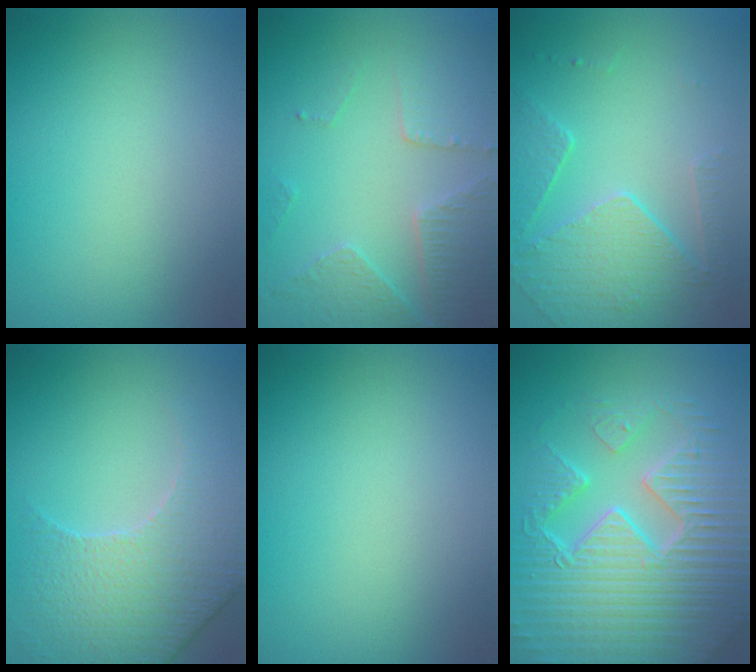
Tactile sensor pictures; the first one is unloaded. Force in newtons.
{"total": 4.5, "press": 3.3, "slide": 3.1}
{"total": 5.0, "press": 3.7, "slide": 3.4}
{"total": 4.7, "press": 4.6, "slide": 1.2}
{"total": 0.0}
{"total": 9.5, "press": 6.5, "slide": 7.0}